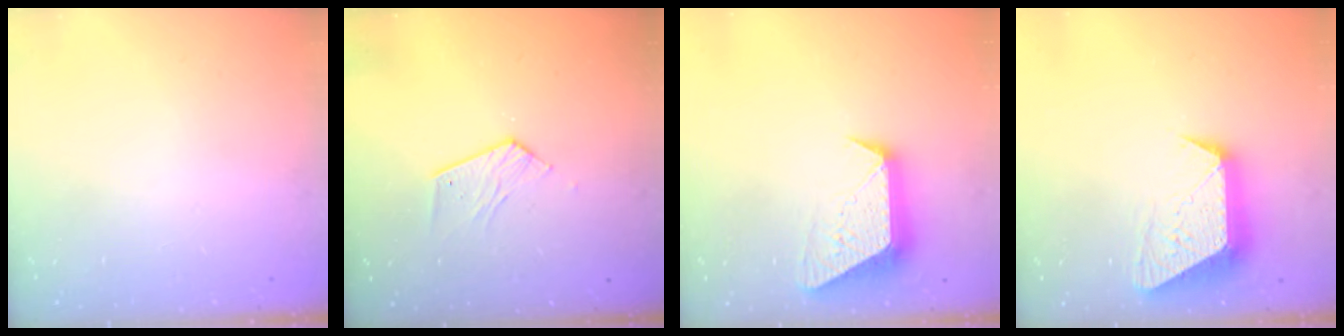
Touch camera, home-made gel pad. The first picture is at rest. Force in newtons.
{"total": 7.2, "press": 7.2, "slide": 0.4}
{"total": 11.3, "press": 11.3, "slide": 1.0}
{"total": 12.1, "press": 12.1, "slide": 1.0}